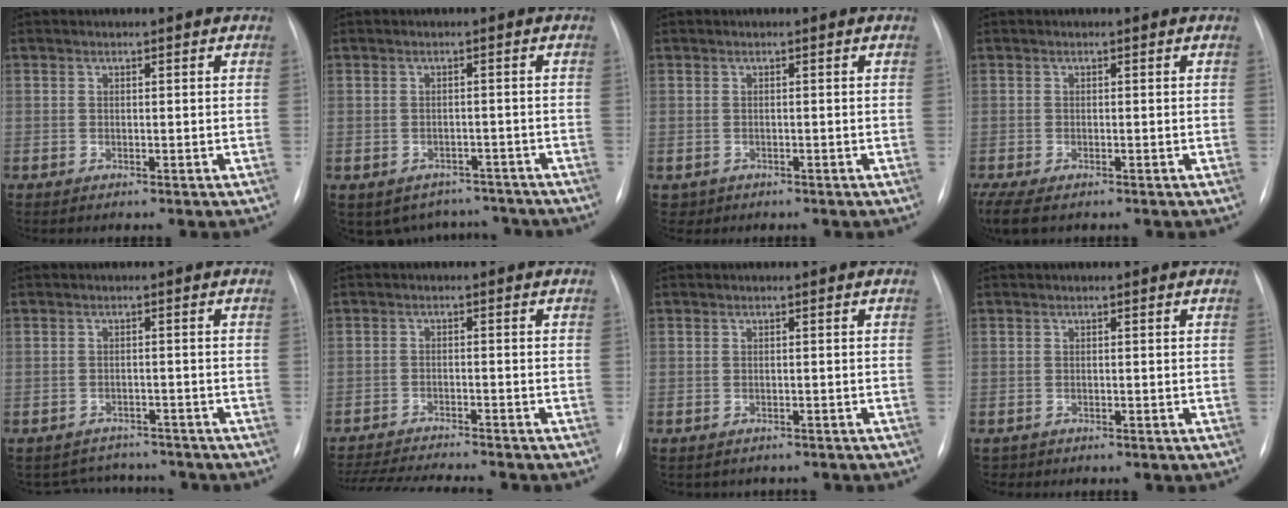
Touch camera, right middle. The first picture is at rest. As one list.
[{"total": 7.7, "force": [-6.6, 4.0, 0.5], "torque": [-0.001, 0.017, -0.075]}, {"total": 1.4, "force": [-0.7, 1.2, 0.0], "torque": [-0.006, 0.002, -0.006]}, {"total": 6.8, "force": [-4.7, 2.9, 4.0], "torque": [-0.089, -0.013, -0.073]}, {"total": 5.7, "force": [-5.3, 2.0, -0.4], "torque": [0.006, 0.015, -0.066]}, {"total": 12.0, "force": [-11.2, 0.2, 4.5], "torque": [-0.071, -0.015, -0.168]}, {"total": 3.2, "force": [-2.8, 1.5, 0.5], "torque": [-0.013, 0.003, -0.030]}, {"total": 0.7, "force": [-0.6, 0.4, -0.1], "torque": [-0.007, -0.001, -0.008]}]